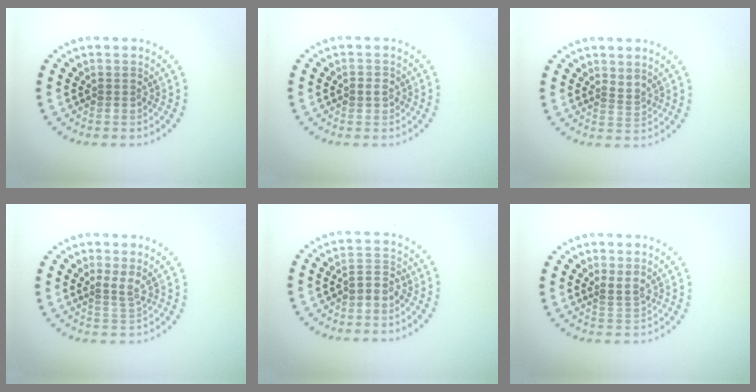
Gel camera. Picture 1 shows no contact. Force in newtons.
{"total": 1.1, "press": 1.1, "slide": 0.3}
{"total": 1.0, "press": 0.4, "slide": 0.9}
{"total": 1.6, "press": 1.0, "slide": 1.2}
{"total": 1.8, "press": 1.5, "slide": 0.9}
{"total": 1.6, "press": 1.2, "slide": 1.0}